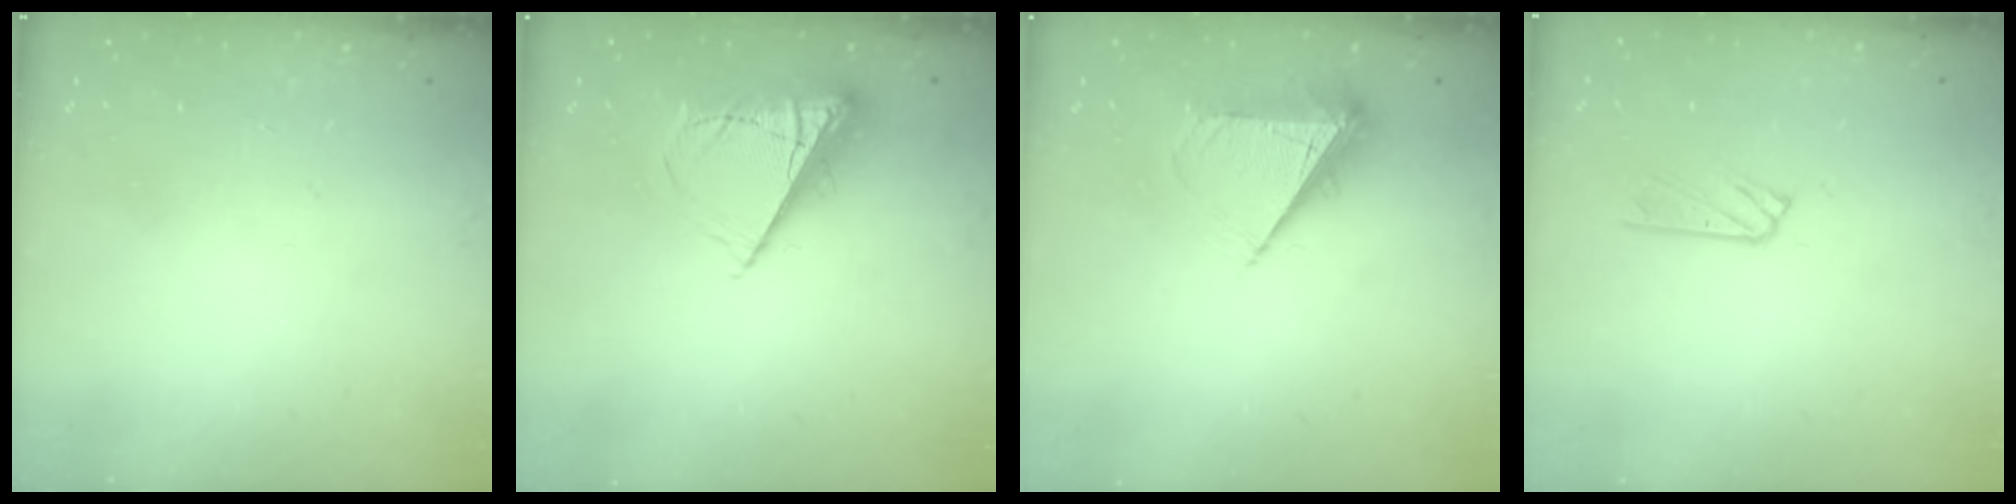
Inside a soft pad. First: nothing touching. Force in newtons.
{"total": 9.3, "press": 9.3, "slide": 1.1}
{"total": 7.8, "press": 7.7, "slide": 1.2}
{"total": 4.6, "press": 4.5, "slide": 0.5}